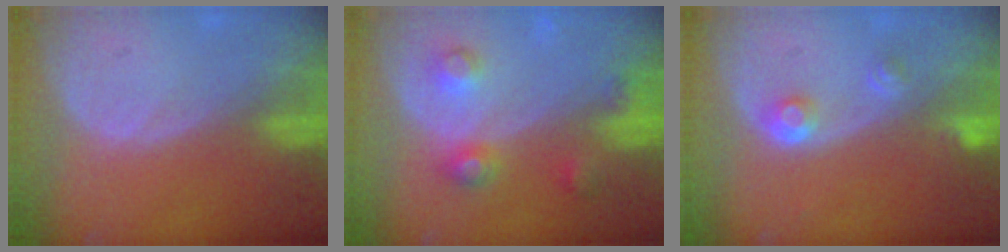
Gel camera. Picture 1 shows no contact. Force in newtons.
{"total": 4.9, "press": 4.9, "slide": 0.2}
{"total": 2.9, "press": 2.7, "slide": 1.0}